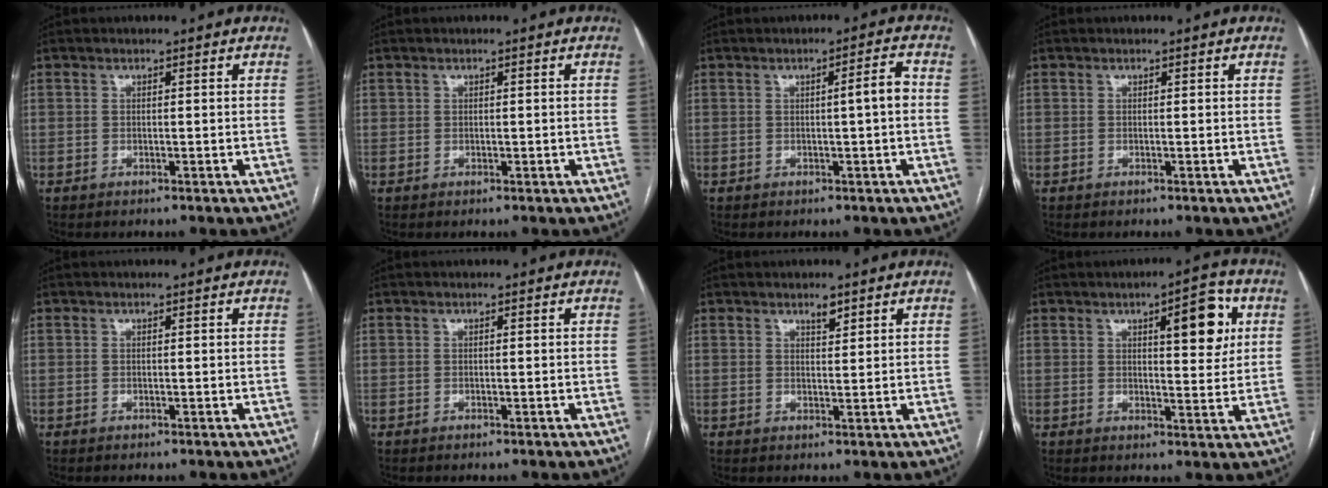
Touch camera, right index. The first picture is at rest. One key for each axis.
{"total": 0.5, "fx": 0.2, "fy": 0.4, "fz": 0.3, "tx": -0.005, "ty": 0.003, "tz": 0.004}
{"total": 3.2, "fx": 0.0, "fy": -0.1, "fz": 3.2, "tx": -0.046, "ty": 0.004, "tz": -0.001}
{"total": 0.0}
{"total": 0.0}
{"total": 0.0}
{"total": 1.9, "fx": 1.4, "fy": 0.5, "fz": 1.1, "tx": -0.019, "ty": -0.001, "tz": 0.024}
{"total": 8.2, "fx": 3.0, "fy": 2.3, "fz": 7.3, "tx": -0.096, "ty": 0.006, "tz": 0.038}